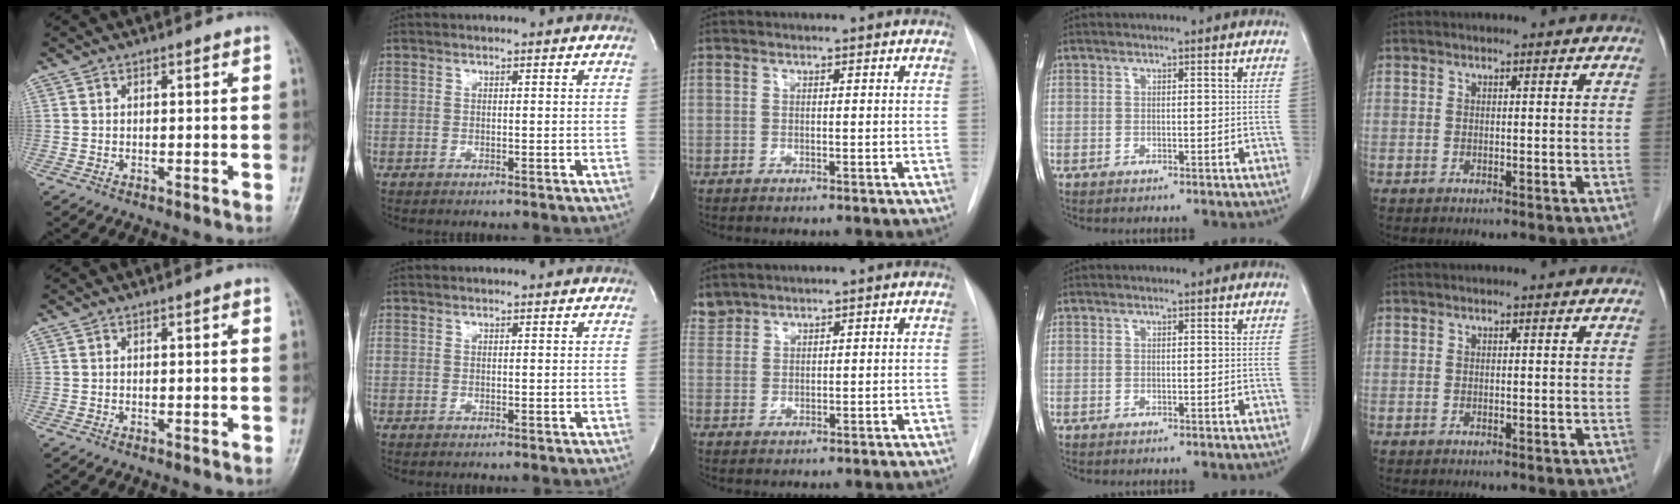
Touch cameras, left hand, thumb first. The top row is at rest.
{"thumb": {"total": 0.8, "force": [0.2, 0.2, 0.7], "torque": [-0.009, 0.001, 0.001]}, "middle": {"total": 2.5, "force": [2.4, 0.7, -0.2], "torque": [0.001, 0.015, 0.054]}}